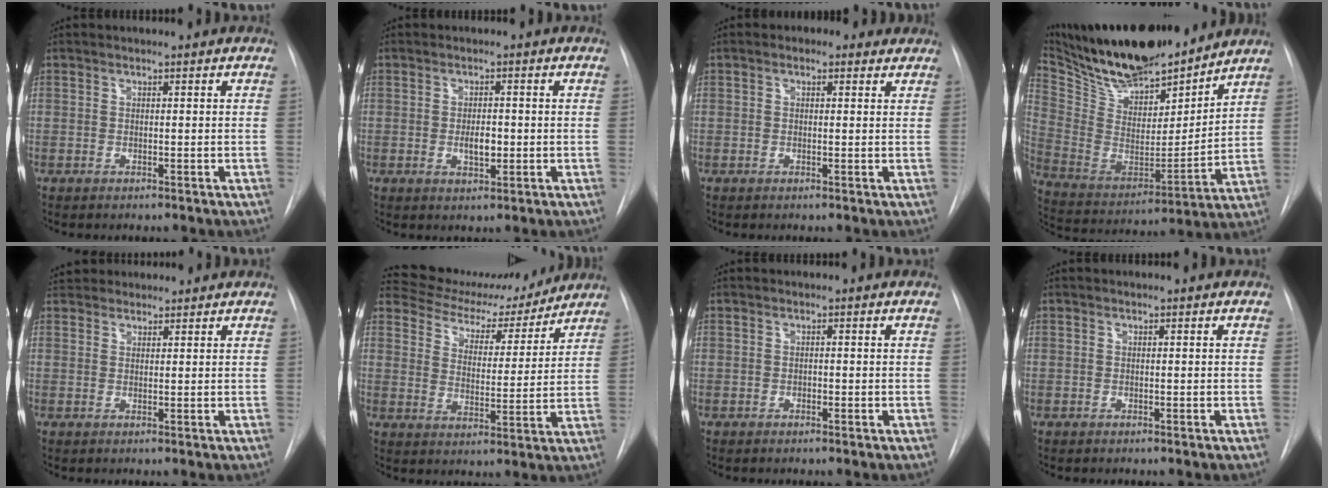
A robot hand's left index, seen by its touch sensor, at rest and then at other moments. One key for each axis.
{"total": 2.9, "fx": -0.4, "fy": 1.3, "fz": 2.5, "tx": -0.042, "ty": 0.000, "tz": -0.004}
{"total": 3.0, "fx": 1.8, "fy": 1.9, "fz": 1.5, "tx": -0.022, "ty": 0.019, "tz": 0.022}
{"total": 23.1, "fx": 20.0, "fy": 5.8, "fz": 10.0, "tx": -0.191, "ty": -0.012, "tz": 0.339}
{"total": 5.4, "fx": 5.0, "fy": 2.1, "fz": 0.7, "tx": -0.006, "ty": 0.037, "tz": 0.081}
{"total": 14.3, "fx": 13.6, "fy": 3.9, "fz": 2.6, "tx": -0.028, "ty": -0.007, "tz": 0.197}
{"total": 0.0}
{"total": 0.0}